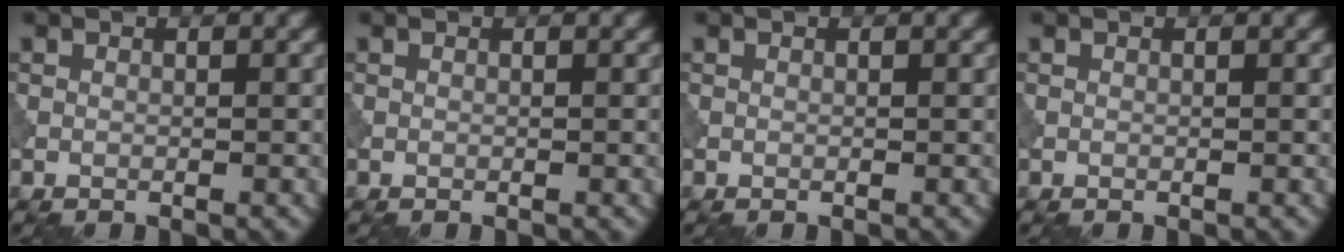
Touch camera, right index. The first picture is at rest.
{"total": 0.0}
{"total": 0.0}
{"total": 0.0}